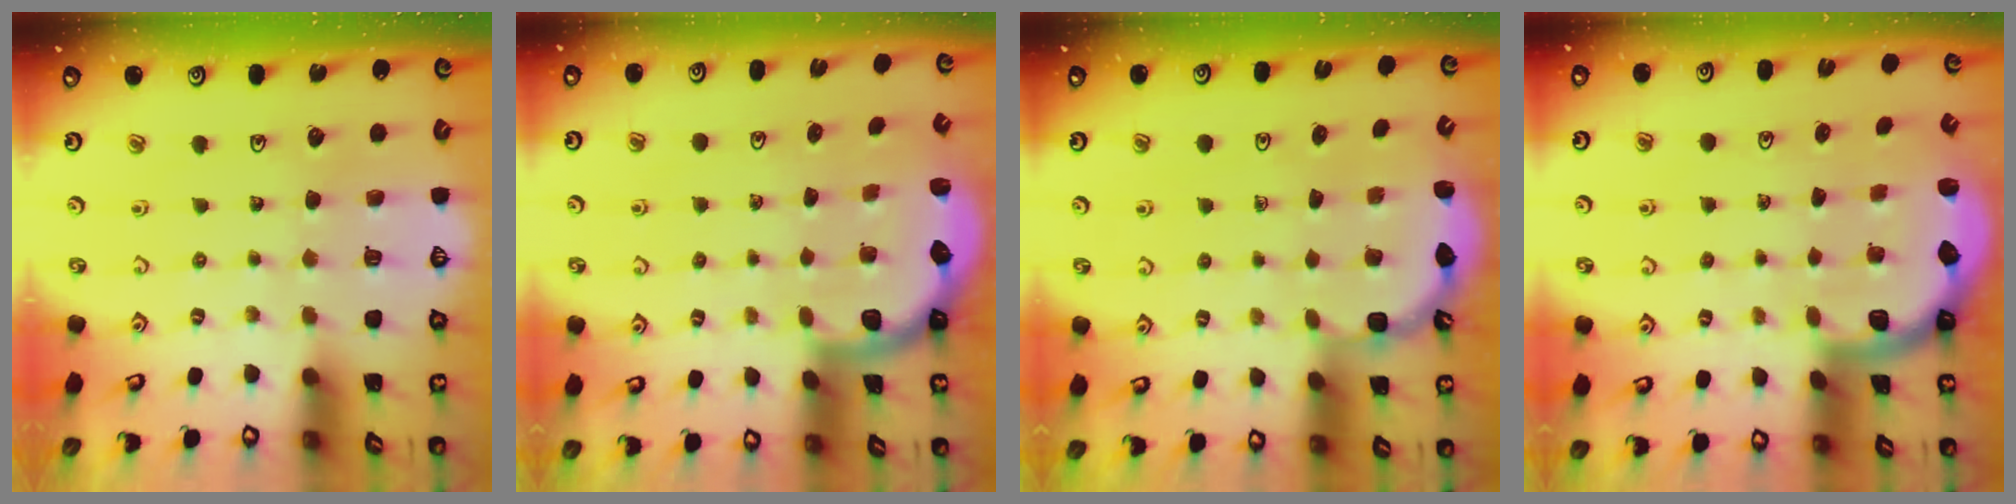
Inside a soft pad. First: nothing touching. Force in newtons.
{"total": 2.2, "press": 2.1, "slide": 0.7}
{"total": 3.8, "press": 3.3, "slide": 2.1}
{"total": 2.0, "press": 2.0, "slide": 0.5}